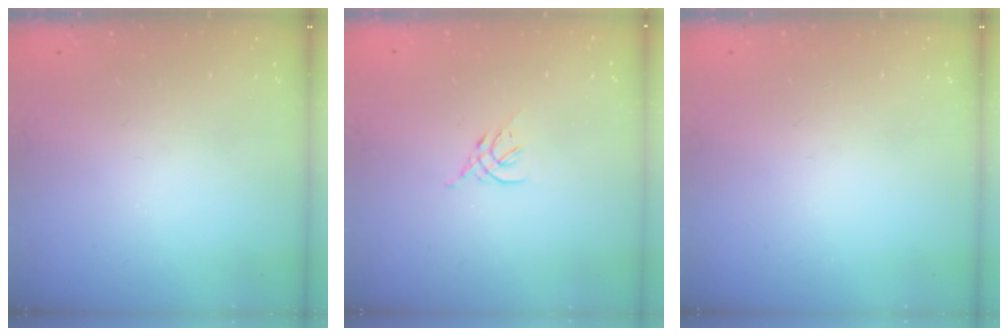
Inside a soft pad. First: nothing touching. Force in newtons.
{"total": 2.6, "press": 2.5, "slide": 0.8}
{"total": 0.0}